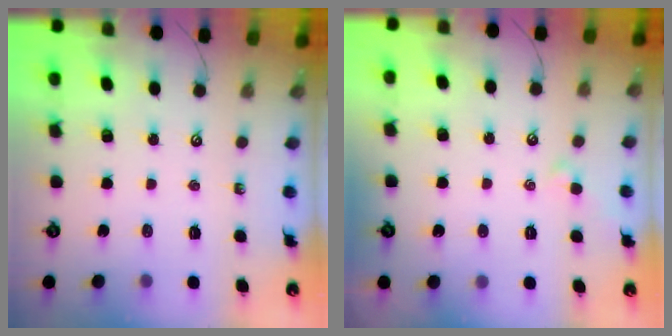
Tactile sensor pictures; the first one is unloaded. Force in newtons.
{"total": 1.6, "press": 1.5, "slide": 0.4}